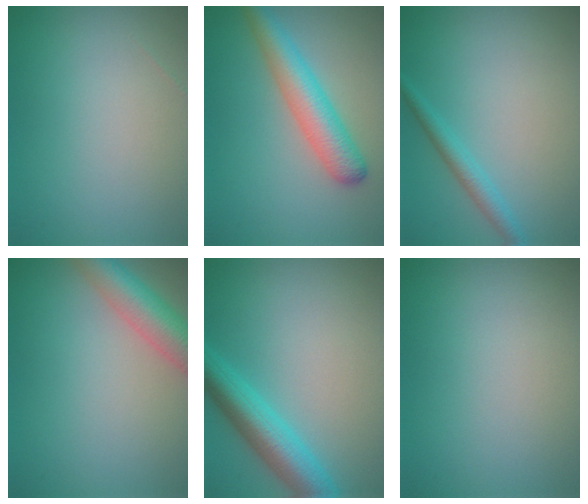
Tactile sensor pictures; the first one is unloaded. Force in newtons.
{"total": 4.8, "press": 4.8, "slide": 0.1}
{"total": 1.9, "press": 1.9, "slide": 0.1}
{"total": 5.3, "press": 5.3, "slide": 0.3}
{"total": 5.3, "press": 5.3, "slide": 0.4}
{"total": 0.0}